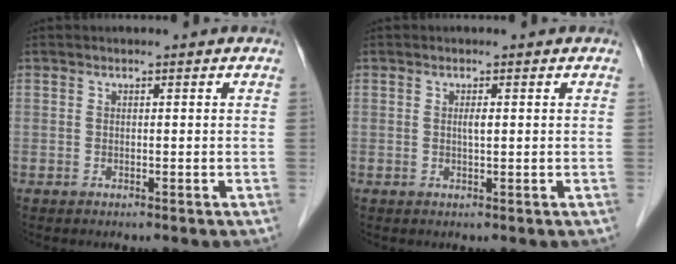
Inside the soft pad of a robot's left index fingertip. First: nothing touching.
{"total": 0.9, "force": [0.2, 0.0, 0.9], "torque": [-0.021, -0.001, 0.004]}